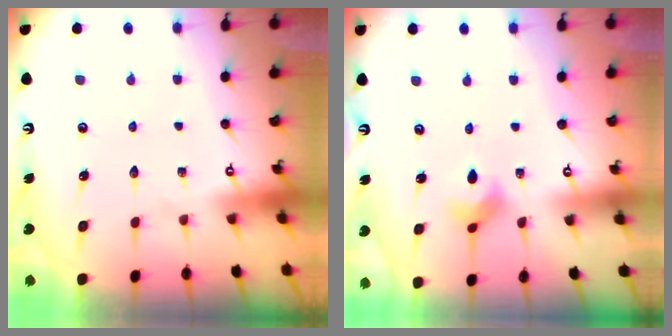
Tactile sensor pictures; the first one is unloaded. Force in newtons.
{"total": 3.4, "press": 3.4, "slide": 0.3}